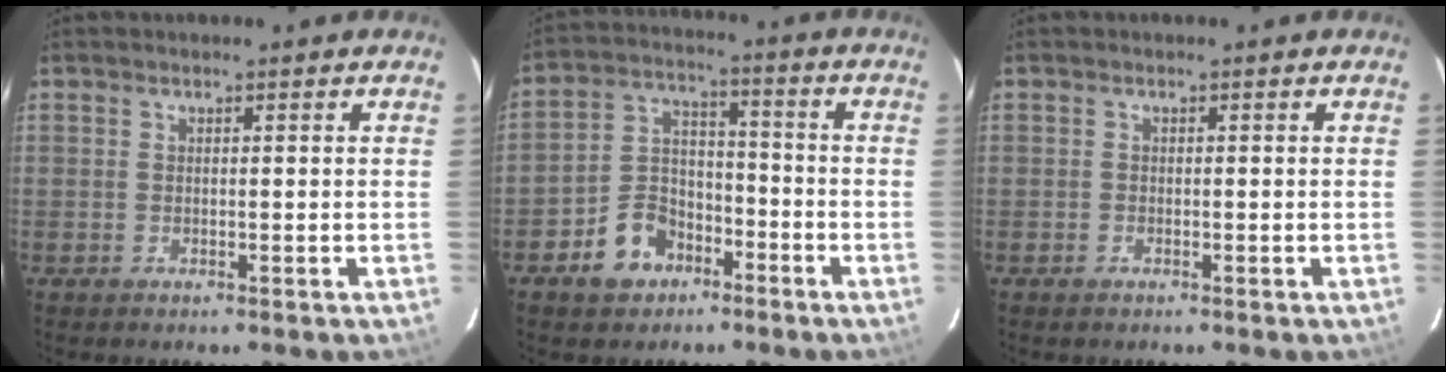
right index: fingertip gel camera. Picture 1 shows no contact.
{"total": 9.3, "force": [-5.6, 6.4, 3.8], "torque": [-0.084, 0.031, -0.087]}
{"total": 0.5, "force": [-0.4, 0.3, 0.2], "torque": [-0.001, 0.001, -0.008]}